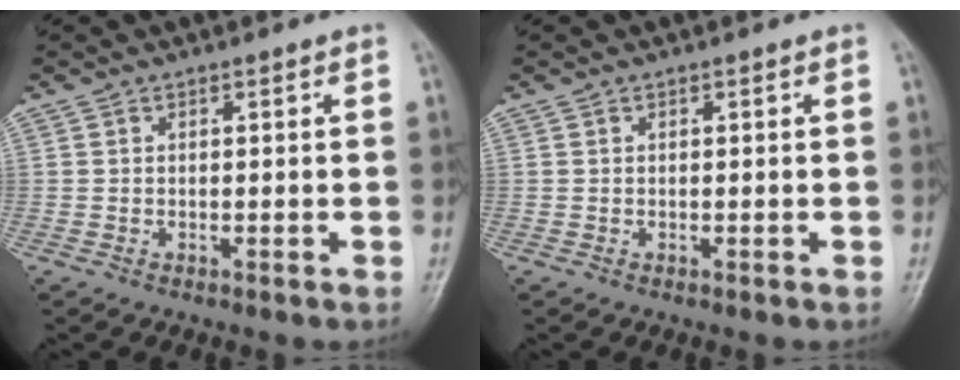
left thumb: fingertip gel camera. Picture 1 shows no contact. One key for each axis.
{"total": 0.0}